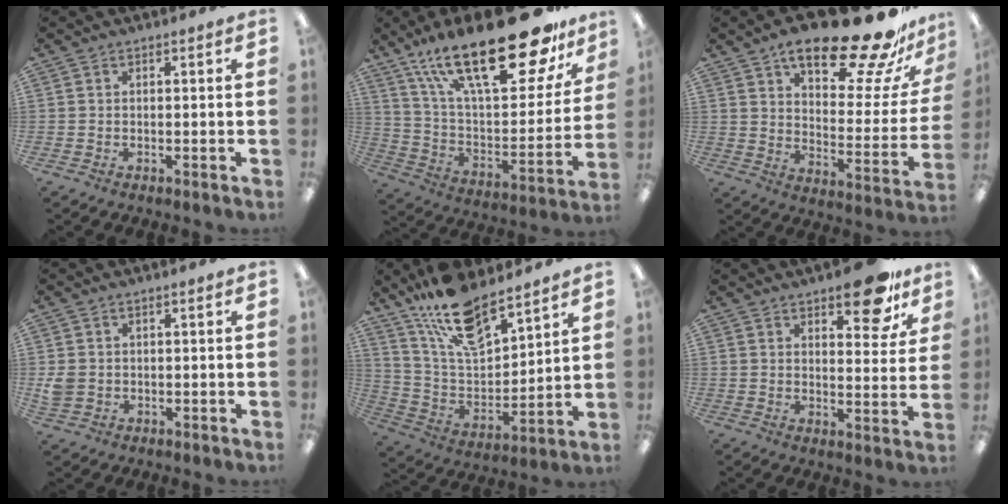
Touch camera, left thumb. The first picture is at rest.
{"total": 31.0, "force": [19.6, 11.3, 21.2], "torque": [-0.355, -0.117, 0.328]}
{"total": 25.5, "force": [19.0, 6.9, 15.6], "torque": [-0.215, -0.132, 0.302]}
{"total": 3.1, "force": [0.3, 2.7, 1.5], "torque": [-0.020, 0.002, 0.005]}
{"total": 17.1, "force": [13.5, 6.2, 8.4], "torque": [-0.167, -0.077, 0.240]}
{"total": 12.8, "force": [8.9, 5.2, 7.5], "torque": [-0.080, -0.053, 0.148]}